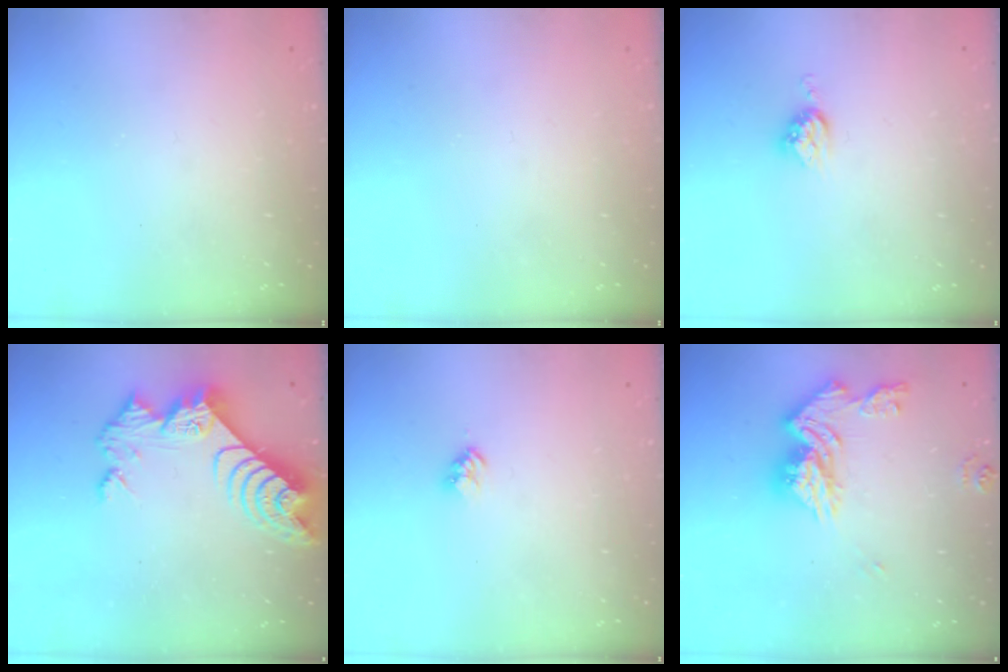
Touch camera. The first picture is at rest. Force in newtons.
{"total": 0.5, "press": 0.5, "slide": 0.1}
{"total": 5.8, "press": 5.8, "slide": 0.3}
{"total": 10.0, "press": 10.0, "slide": 0.9}
{"total": 2.8, "press": 2.8, "slide": 0.4}
{"total": 14.3, "press": 14.2, "slide": 1.5}